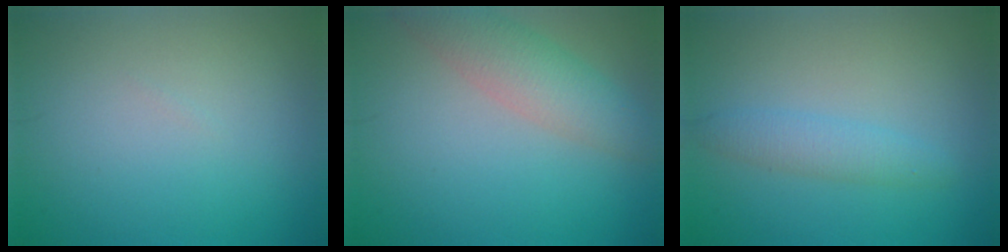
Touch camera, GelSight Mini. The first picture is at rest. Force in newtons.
{"total": 4.3, "press": 4.3, "slide": 0.1}
{"total": 2.2, "press": 2.2, "slide": 0.1}